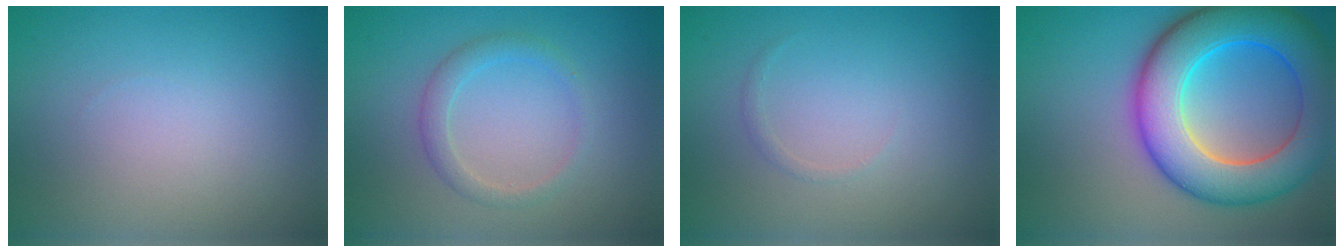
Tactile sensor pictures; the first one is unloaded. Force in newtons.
{"total": 1.9, "press": 1.9, "slide": 0.1}
{"total": 0.5, "press": 0.5, "slide": 0.1}
{"total": 10.6, "press": 10.6, "slide": 0.2}